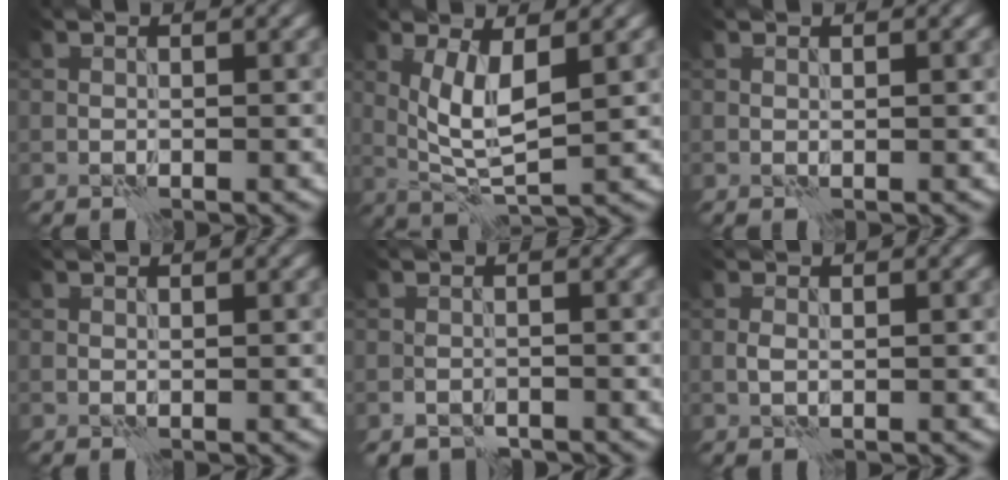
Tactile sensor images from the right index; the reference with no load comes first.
{"total": 4.8, "force": [0.9, 1.5, 4.5], "torque": [-0.094, -0.007, 0.022]}
{"total": 0.0}
{"total": 0.0}
{"total": 1.7, "force": [-1.4, 0.8, 0.3], "torque": [-0.001, 0.000, -0.030]}
{"total": 0.8, "force": [-0.2, 0.4, 0.6], "torque": [-0.014, 0.000, -0.003]}